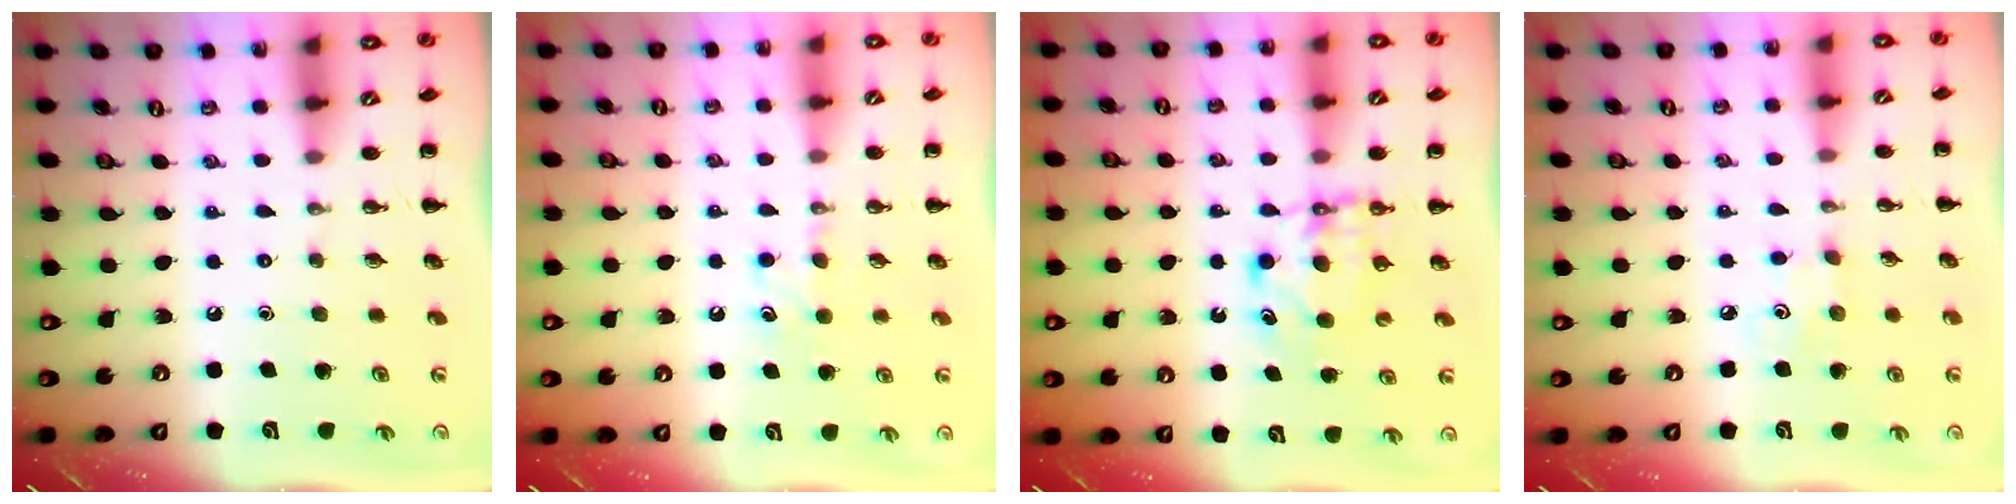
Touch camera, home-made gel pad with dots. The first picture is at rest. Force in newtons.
{"total": 5.7, "press": 5.5, "slide": 1.5}
{"total": 6.0, "press": 5.9, "slide": 0.7}
{"total": 2.9, "press": 2.8, "slide": 0.8}